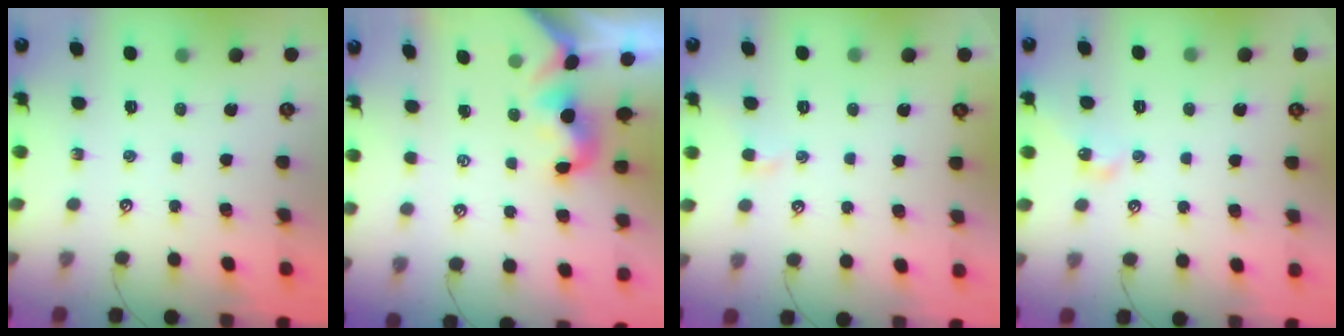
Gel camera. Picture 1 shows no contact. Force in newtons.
{"total": 1.6, "press": 1.5, "slide": 0.4}
{"total": 0.7, "press": 0.6, "slide": 0.5}
{"total": 5.6, "press": 5.6, "slide": 0.6}